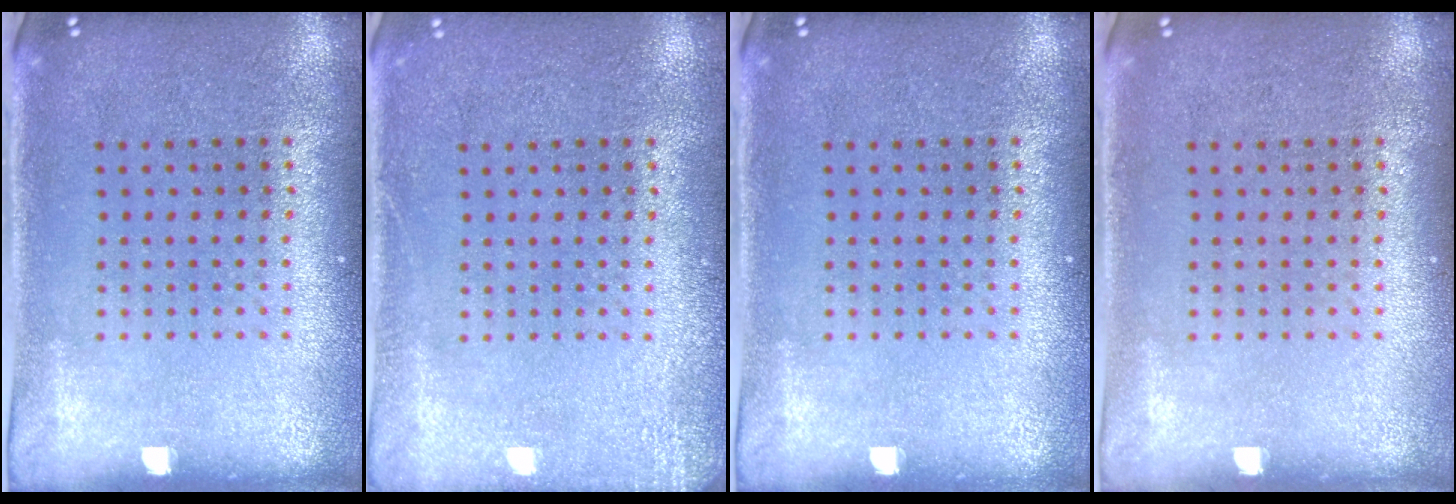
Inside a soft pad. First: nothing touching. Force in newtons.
{"total": 1.9, "press": 1.9, "slide": 0.3}
{"total": 0.0}
{"total": 0.0}